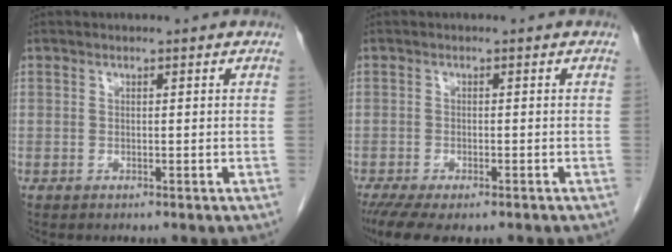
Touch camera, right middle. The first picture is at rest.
{"total": 8.1, "force": [-6.1, 2.5, 4.8], "torque": [-0.078, -0.017, -0.093]}